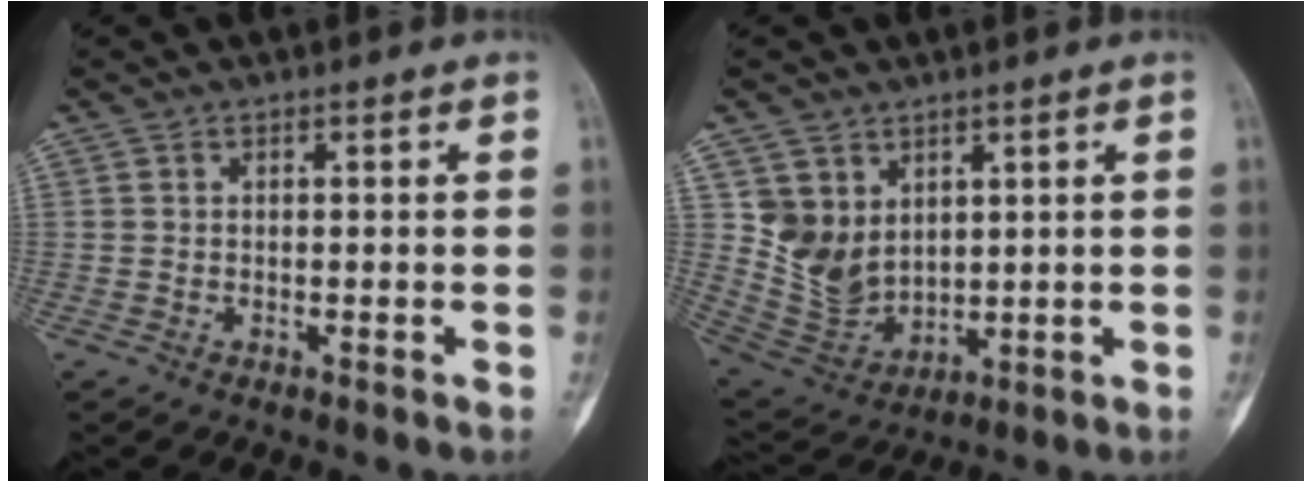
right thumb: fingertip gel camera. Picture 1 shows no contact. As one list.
[{"total": 9.8, "force": [3.8, 7.6, 4.7], "torque": [-0.061, -0.032, 0.100]}]